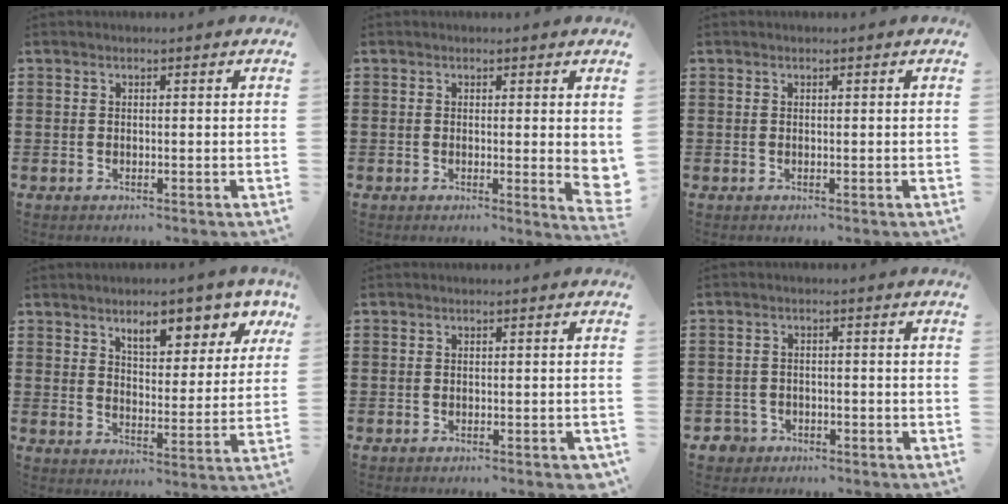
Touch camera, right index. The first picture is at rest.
{"total": 2.6, "force": [0.4, 0.7, 2.5], "torque": [-0.032, -0.007, 0.005]}
{"total": 0.0}
{"total": 7.2, "force": [5.3, 2.6, 4.1], "torque": [-0.069, -0.013, 0.086]}
{"total": 0.8, "force": [-0.7, 0.0, 0.4], "torque": [-0.010, -0.007, -0.011]}
{"total": 2.6, "force": [-2.2, 1.4, 0.2], "torque": [-0.010, 0.003, -0.048]}